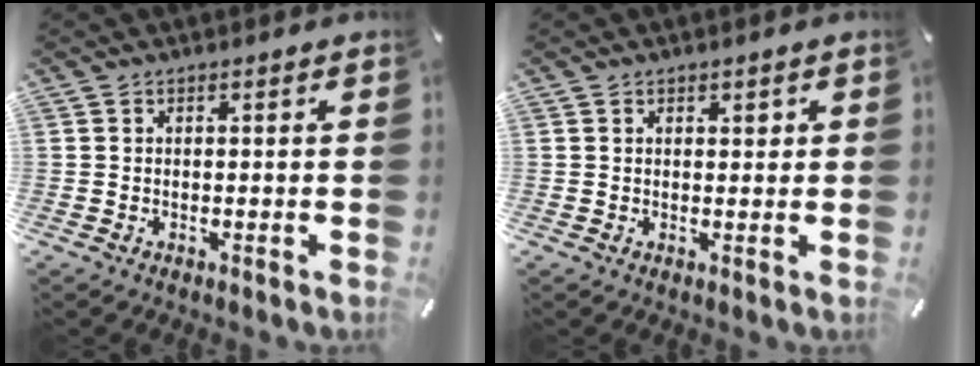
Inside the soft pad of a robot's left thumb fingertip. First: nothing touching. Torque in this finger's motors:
{"motor_torque": [0.26, -0.12, 0.01, 0.00, 0.00]}